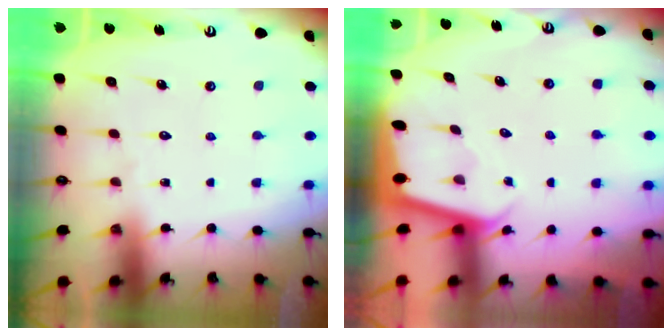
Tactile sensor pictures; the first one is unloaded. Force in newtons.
{"total": 2.0, "press": 2.0, "slide": 0.0}